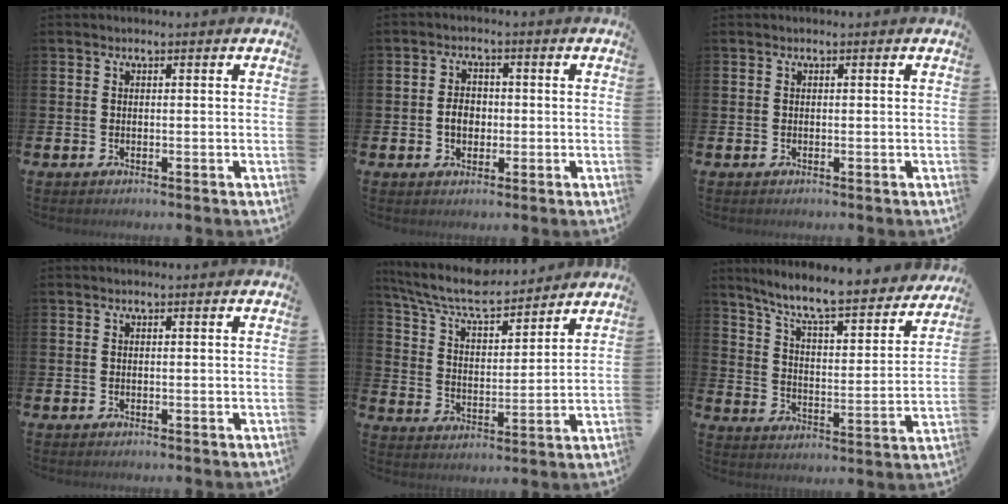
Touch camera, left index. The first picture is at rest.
{"total": 3.0, "force": [-0.5, 2.4, 1.8], "torque": [-0.013, -0.002, -0.017]}
{"total": 0.0}
{"total": 0.0}
{"total": 8.3, "force": [7.5, 1.7, 3.2], "torque": [-0.091, -0.046, 0.131]}
{"total": 8.9, "force": [8.1, 0.8, 3.4], "torque": [-0.095, -0.064, 0.136]}